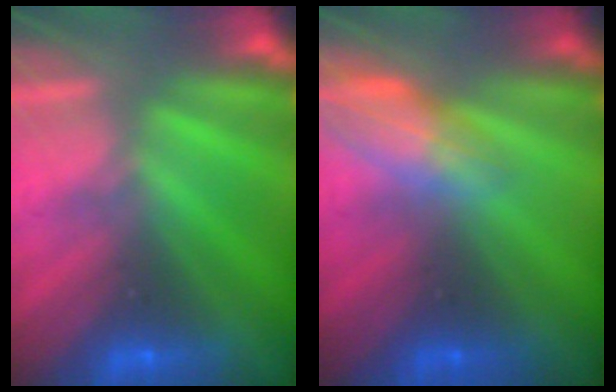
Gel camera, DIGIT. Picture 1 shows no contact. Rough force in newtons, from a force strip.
{"total": 2.9}